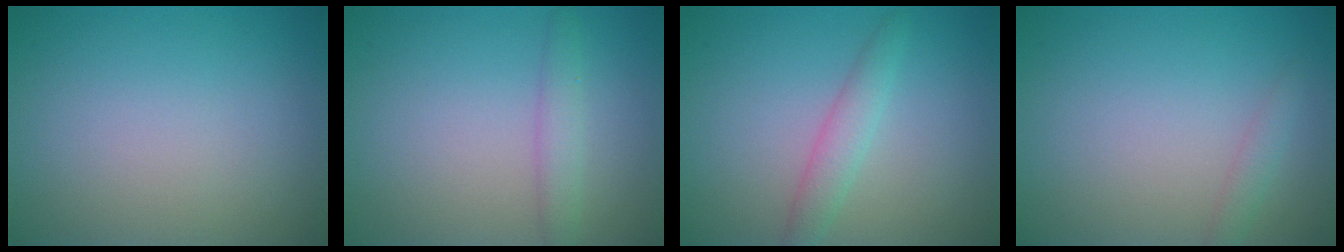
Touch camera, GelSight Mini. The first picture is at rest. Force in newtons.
{"total": 1.9, "press": 1.9, "slide": 0.1}
{"total": 2.1, "press": 2.1, "slide": 0.1}
{"total": 1.2, "press": 1.2, "slide": 0.0}